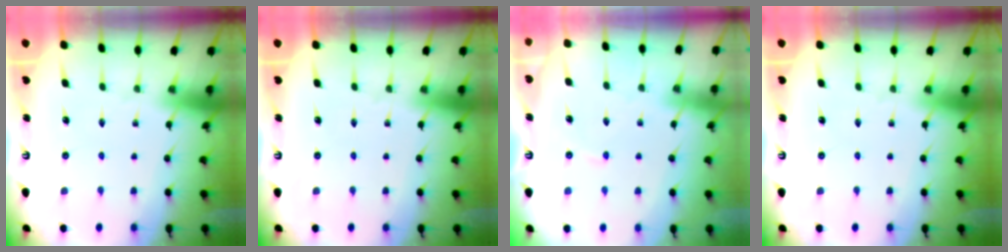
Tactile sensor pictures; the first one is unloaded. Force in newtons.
{"total": 0.0}
{"total": 1.5, "press": 1.4, "slide": 0.4}
{"total": 0.0}